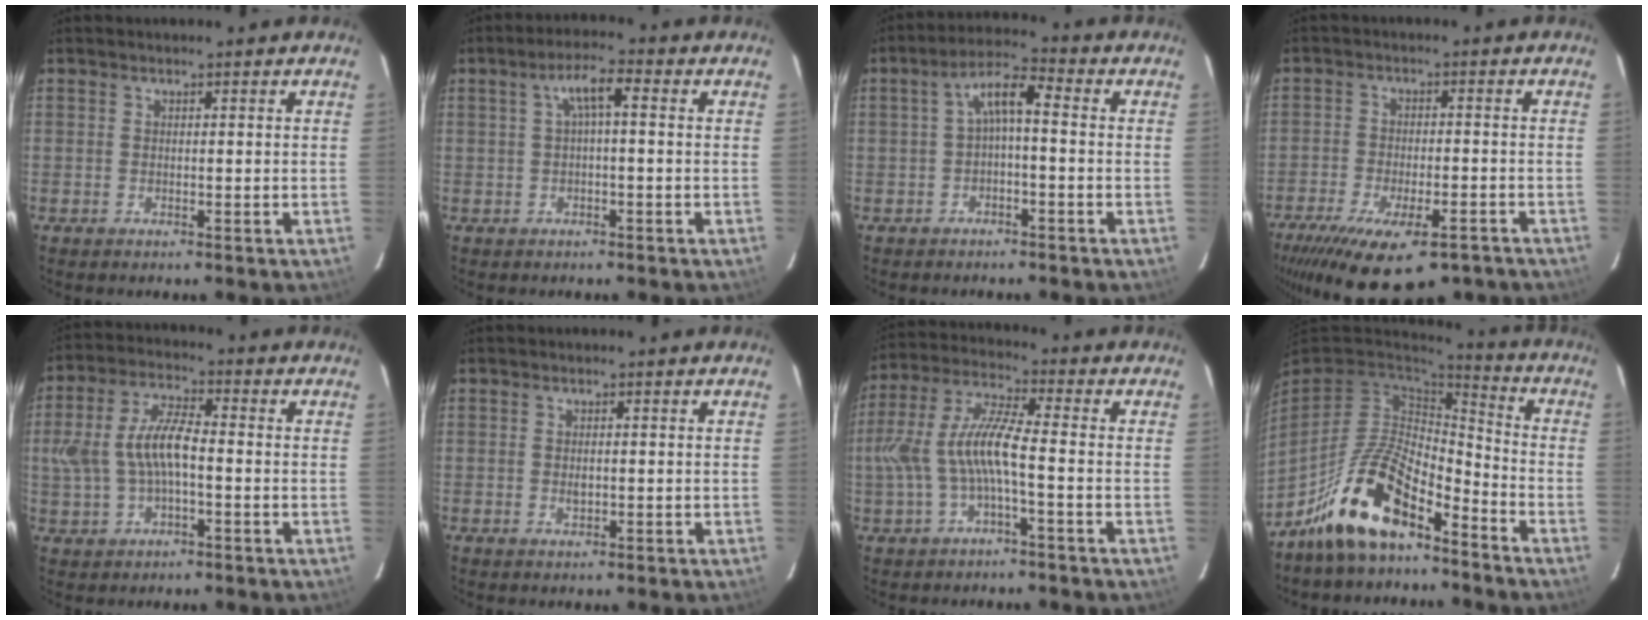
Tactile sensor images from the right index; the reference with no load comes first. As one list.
[{"total": 4.3, "force": [0.5, 1.0, 4.2], "torque": [-0.080, 0.015, 0.013]}, {"total": 5.2, "force": [-0.8, 1.6, 4.9], "torque": [-0.101, 0.020, -0.014]}, {"total": 18.9, "force": [-13.1, 7.0, 11.6], "torque": [-0.231, -0.049, -0.192]}, {"total": 9.7, "force": [-1.0, 4.4, 8.6], "torque": [-0.179, 0.014, -0.012]}, {"total": 1.9, "force": [-0.3, 1.1, 1.6], "torque": [-0.029, 0.001, -0.003]}, {"total": 9.8, "force": [-2.2, 1.9, 9.4], "torque": [-0.203, 0.009, -0.035]}, {"total": 15.1, "force": [-10.2, 5.7, 9.5], "torque": [-0.195, 0.006, -0.188]}]